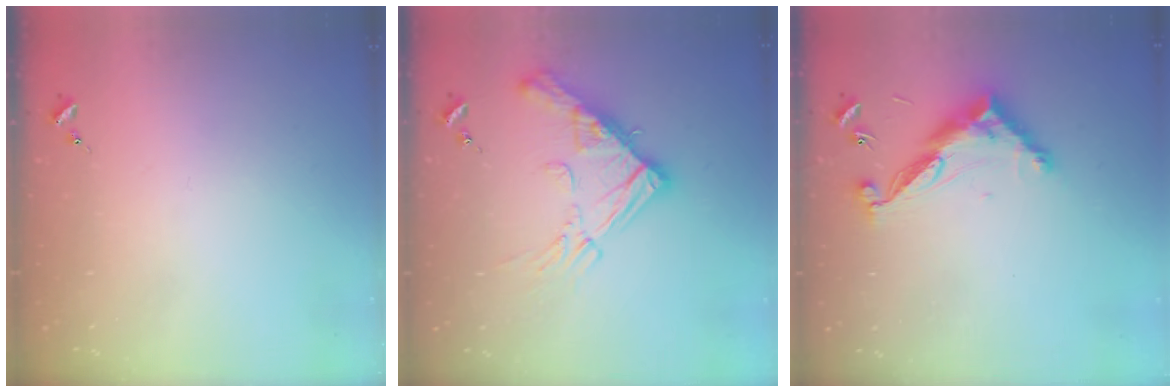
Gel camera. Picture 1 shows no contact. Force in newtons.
{"total": 17.3, "press": 17.2, "slide": 1.7}
{"total": 12.4, "press": 12.4, "slide": 0.2}